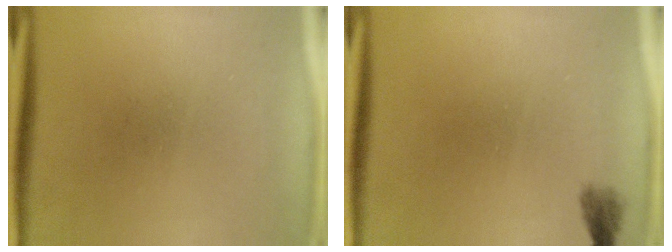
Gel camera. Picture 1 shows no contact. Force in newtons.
{"total": 1.3}